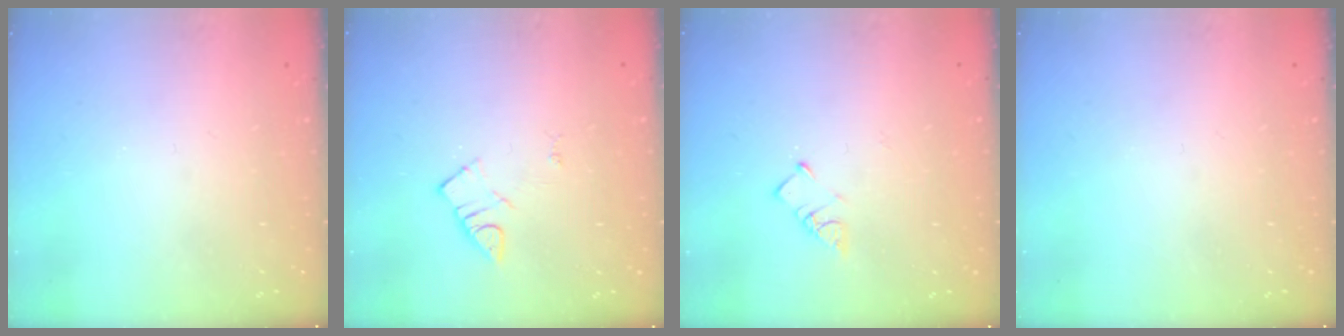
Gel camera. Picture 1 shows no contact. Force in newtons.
{"total": 3.8, "press": 3.8, "slide": 0.4}
{"total": 3.1, "press": 3.1, "slide": 0.4}
{"total": 0.0}